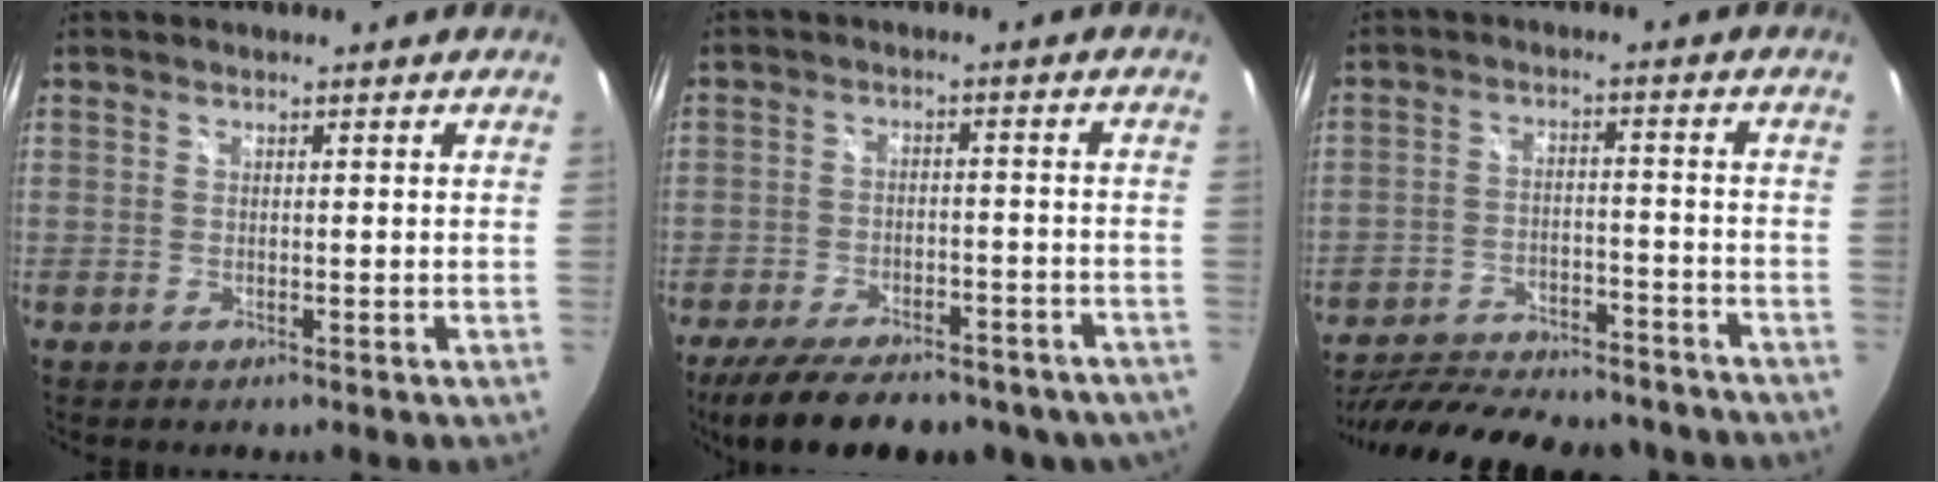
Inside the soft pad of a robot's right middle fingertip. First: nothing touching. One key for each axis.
{"total": 20.4, "fx": -16.4, "fy": 7.3, "fz": 9.8, "tx": -0.191, "ty": -0.020, "tz": -0.215}
{"total": 25.7, "fx": -22.1, "fy": 7.5, "fz": 10.7, "tx": -0.212, "ty": -0.011, "tz": -0.300}